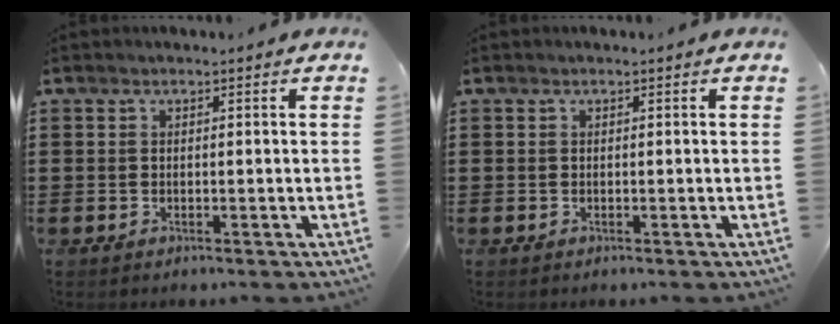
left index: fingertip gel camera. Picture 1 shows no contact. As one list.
[{"total": 0.0}]